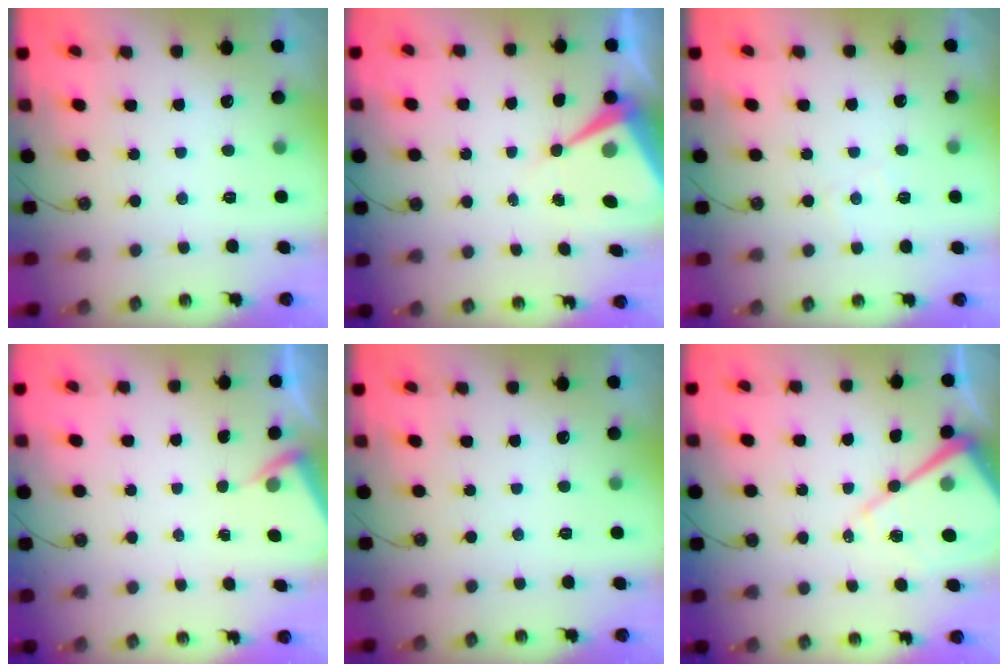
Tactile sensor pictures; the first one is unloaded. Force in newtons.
{"total": 9.2, "press": 9.2, "slide": 0.7}
{"total": 4.2, "press": 4.2, "slide": 0.7}
{"total": 2.9, "press": 2.9, "slide": 0.4}
{"total": 0.0}
{"total": 13.4, "press": 13.4, "slide": 1.5}